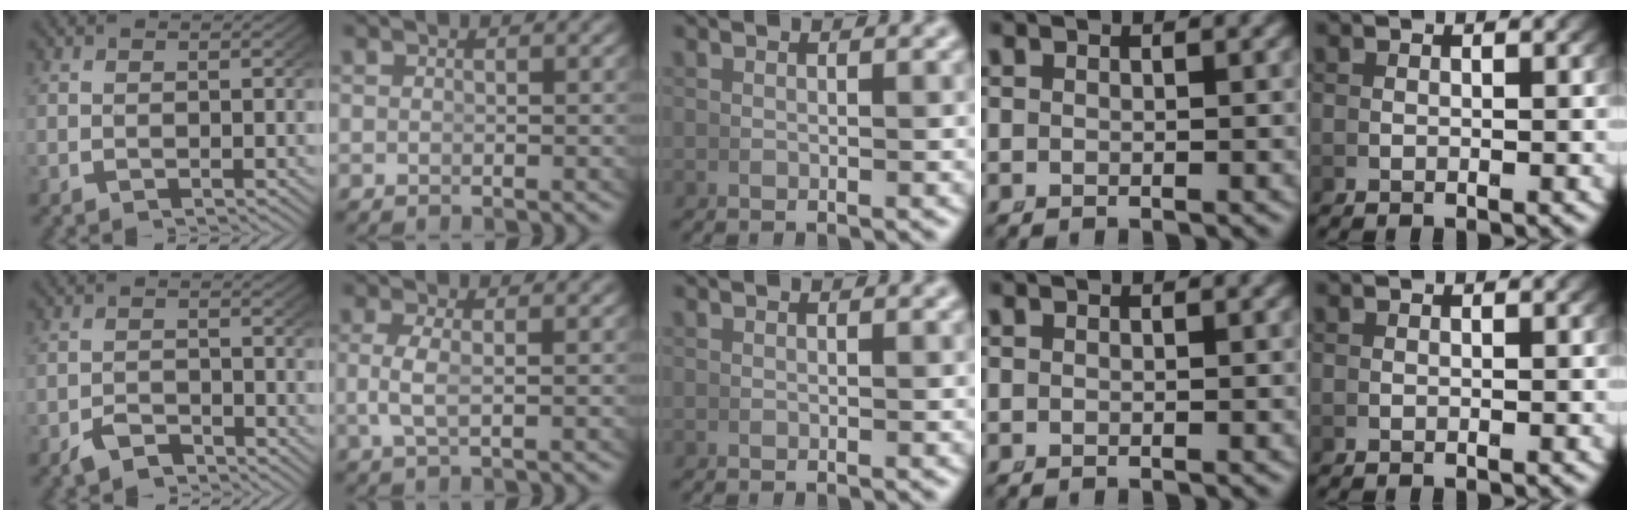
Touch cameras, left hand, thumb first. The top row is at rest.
{"thumb": {"total": 2.3, "force": [-2.0, 0.9, 0.6], "torque": [-0.006, -0.008, -0.035]}, "index": {"total": 2.0, "force": [-0.1, 0.4, 2.0], "torque": [-0.053, -0.012, 0.008]}}